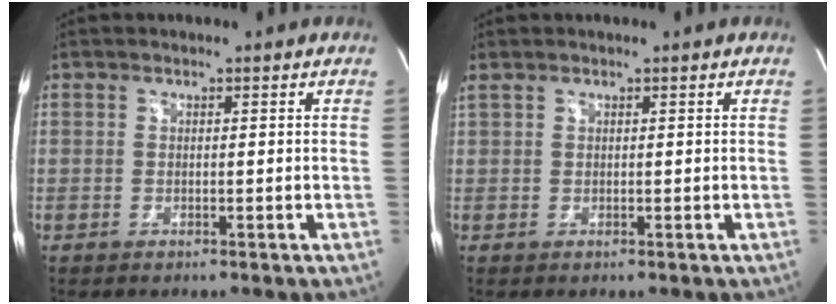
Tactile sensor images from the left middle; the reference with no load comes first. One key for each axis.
{"total": 0.8, "fx": 0.7, "fy": 0.1, "fz": 0.3, "tx": -0.023, "ty": 0.019, "tz": 0.023}